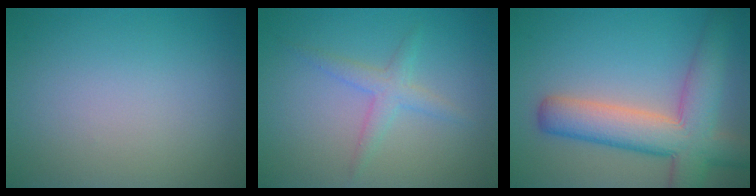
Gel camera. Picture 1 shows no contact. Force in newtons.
{"total": 2.1, "press": 2.1, "slide": 0.1}
{"total": 8.3, "press": 8.3, "slide": 0.6}